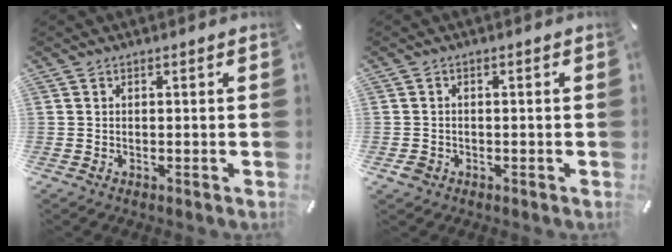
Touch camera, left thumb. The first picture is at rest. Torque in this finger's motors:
{"motor_torque": [-0.10, 0.34, 0.11, 0.02, 0.00]}